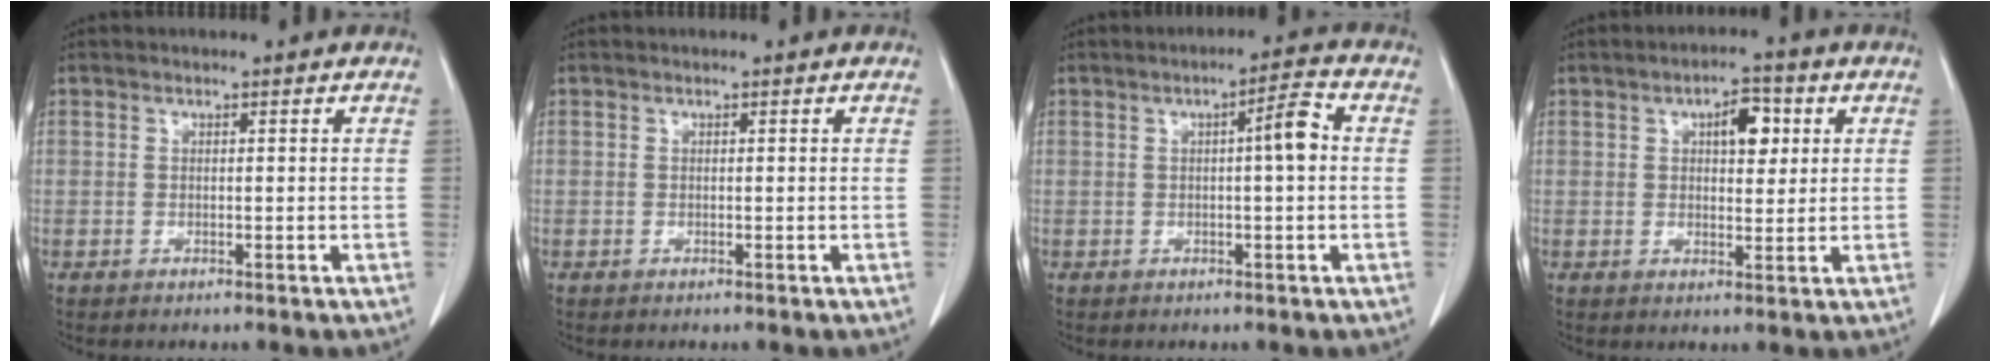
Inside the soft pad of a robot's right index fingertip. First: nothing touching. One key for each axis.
{"total": 0.0}
{"total": 4.4, "fx": 0.4, "fy": 0.3, "fz": 4.4, "tx": -0.065, "ty": 0.008, "tz": 0.002}
{"total": 5.4, "fx": 1.8, "fy": 2.4, "fz": 4.5, "tx": -0.067, "ty": 0.009, "tz": 0.028}